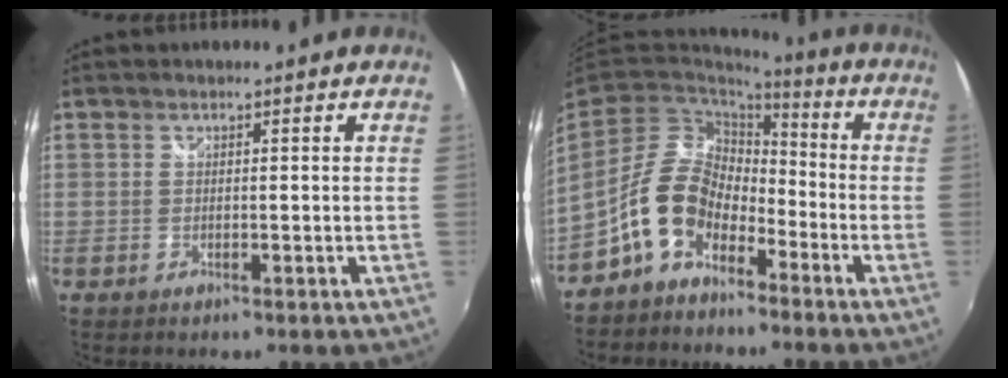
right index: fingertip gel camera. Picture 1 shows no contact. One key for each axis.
{"total": 11.2, "fx": -6.6, "fy": 6.8, "fz": 6.0, "tx": -0.121, "ty": 0.024, "tz": -0.123}